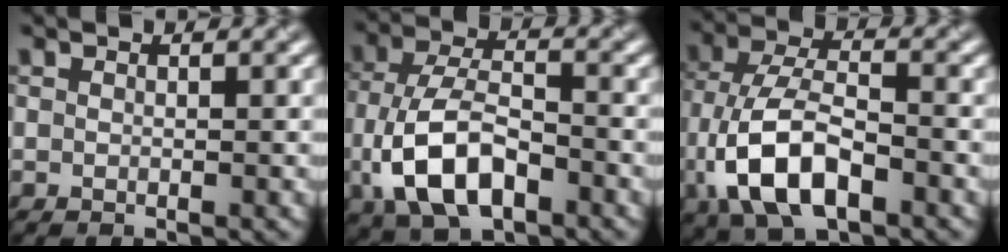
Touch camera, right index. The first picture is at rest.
{"total": 8.2, "force": [-2.9, 4.5, 6.3], "torque": [-0.135, 0.005, -0.060]}
{"total": 9.2, "force": [-3.0, 4.8, 7.2], "torque": [-0.157, 0.004, -0.064]}